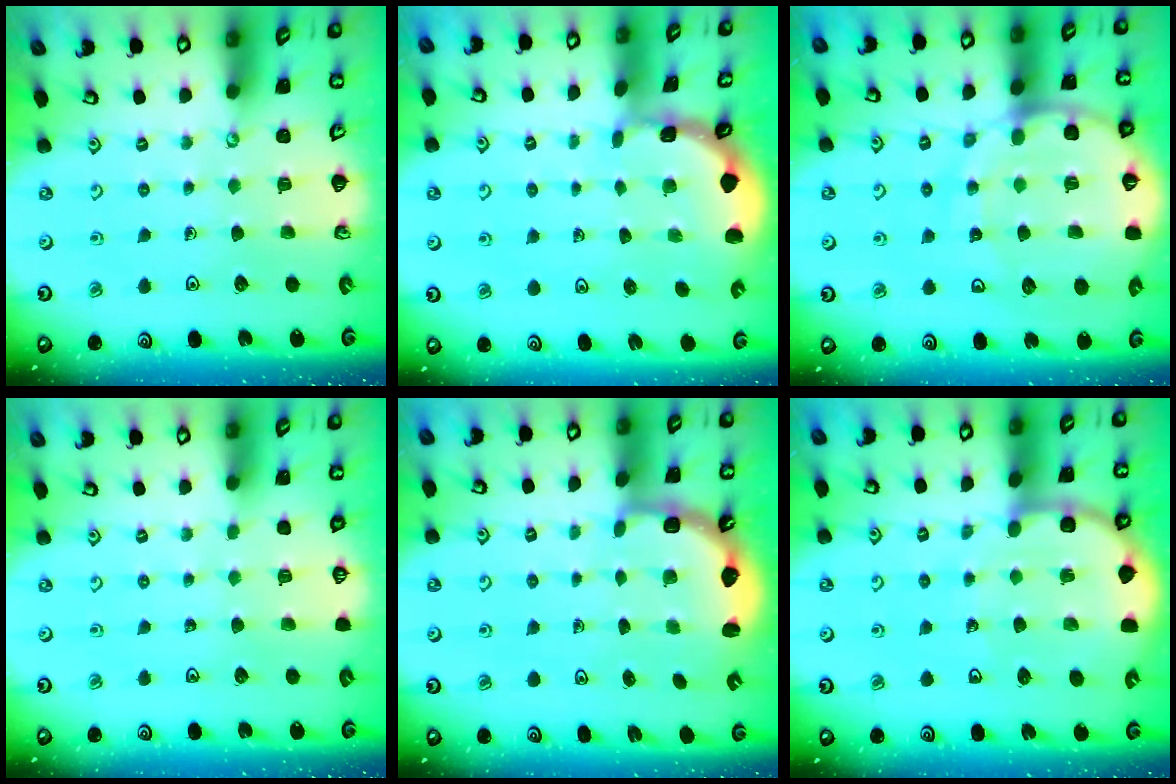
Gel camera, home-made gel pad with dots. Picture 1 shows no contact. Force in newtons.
{"total": 1.2, "press": 1.2, "slide": 0.2}
{"total": 15.9, "press": 15.8, "slide": 1.9}
{"total": 0.0}
{"total": 3.2, "press": 2.2, "slide": 2.4}
{"total": 7.8, "press": 7.7, "slide": 1.0}